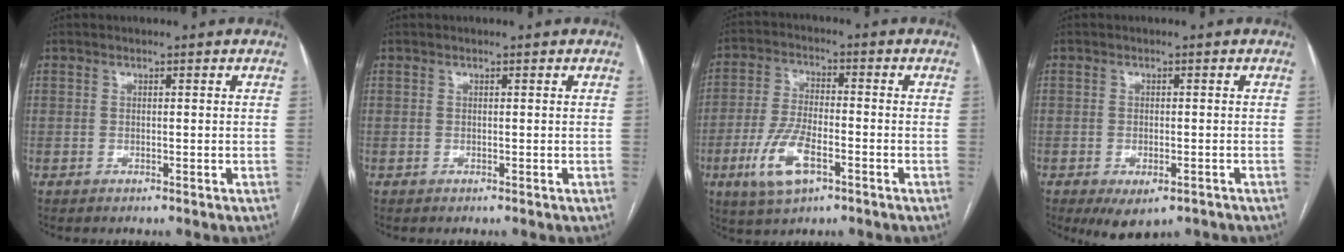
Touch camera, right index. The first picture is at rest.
{"total": 0.0}
{"total": 8.4, "force": [-3.6, 3.1, 6.9], "torque": [-0.151, -0.008, -0.064]}
{"total": 5.2, "force": [-3.2, 2.4, 3.4], "torque": [-0.051, -0.007, -0.041]}